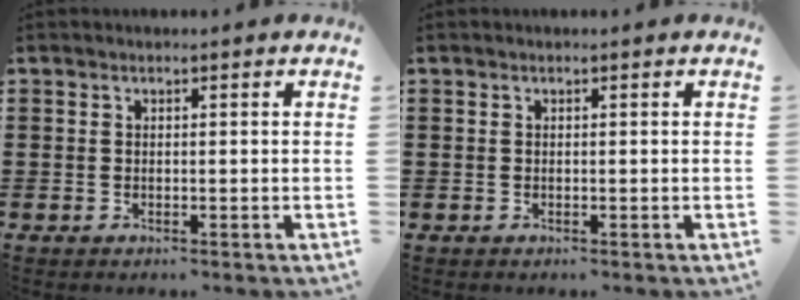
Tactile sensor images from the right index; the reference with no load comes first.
{"total": 0.0}